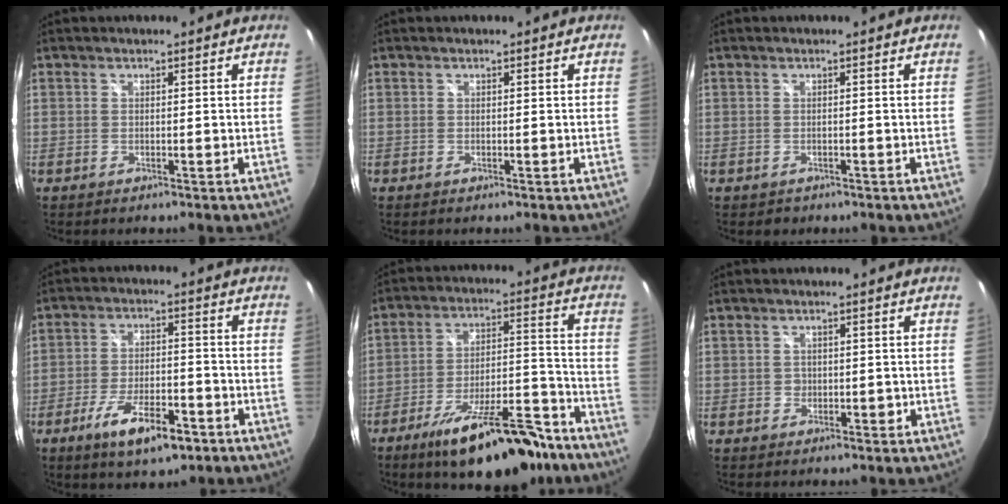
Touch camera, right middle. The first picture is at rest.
{"total": 0.0}
{"total": 1.1, "force": [-0.5, 1.0, 0.2], "torque": [-0.007, -0.003, -0.005]}
{"total": 11.0, "force": [-6.5, 3.8, 8.1], "torque": [-0.163, -0.013, -0.105]}
{"total": 20.5, "force": [-15.4, 5.7, 12.3], "torque": [-0.197, -0.007, -0.226]}
{"total": 1.6, "force": [-0.4, 1.5, 0.4], "torque": [-0.003, -0.002, -0.006]}